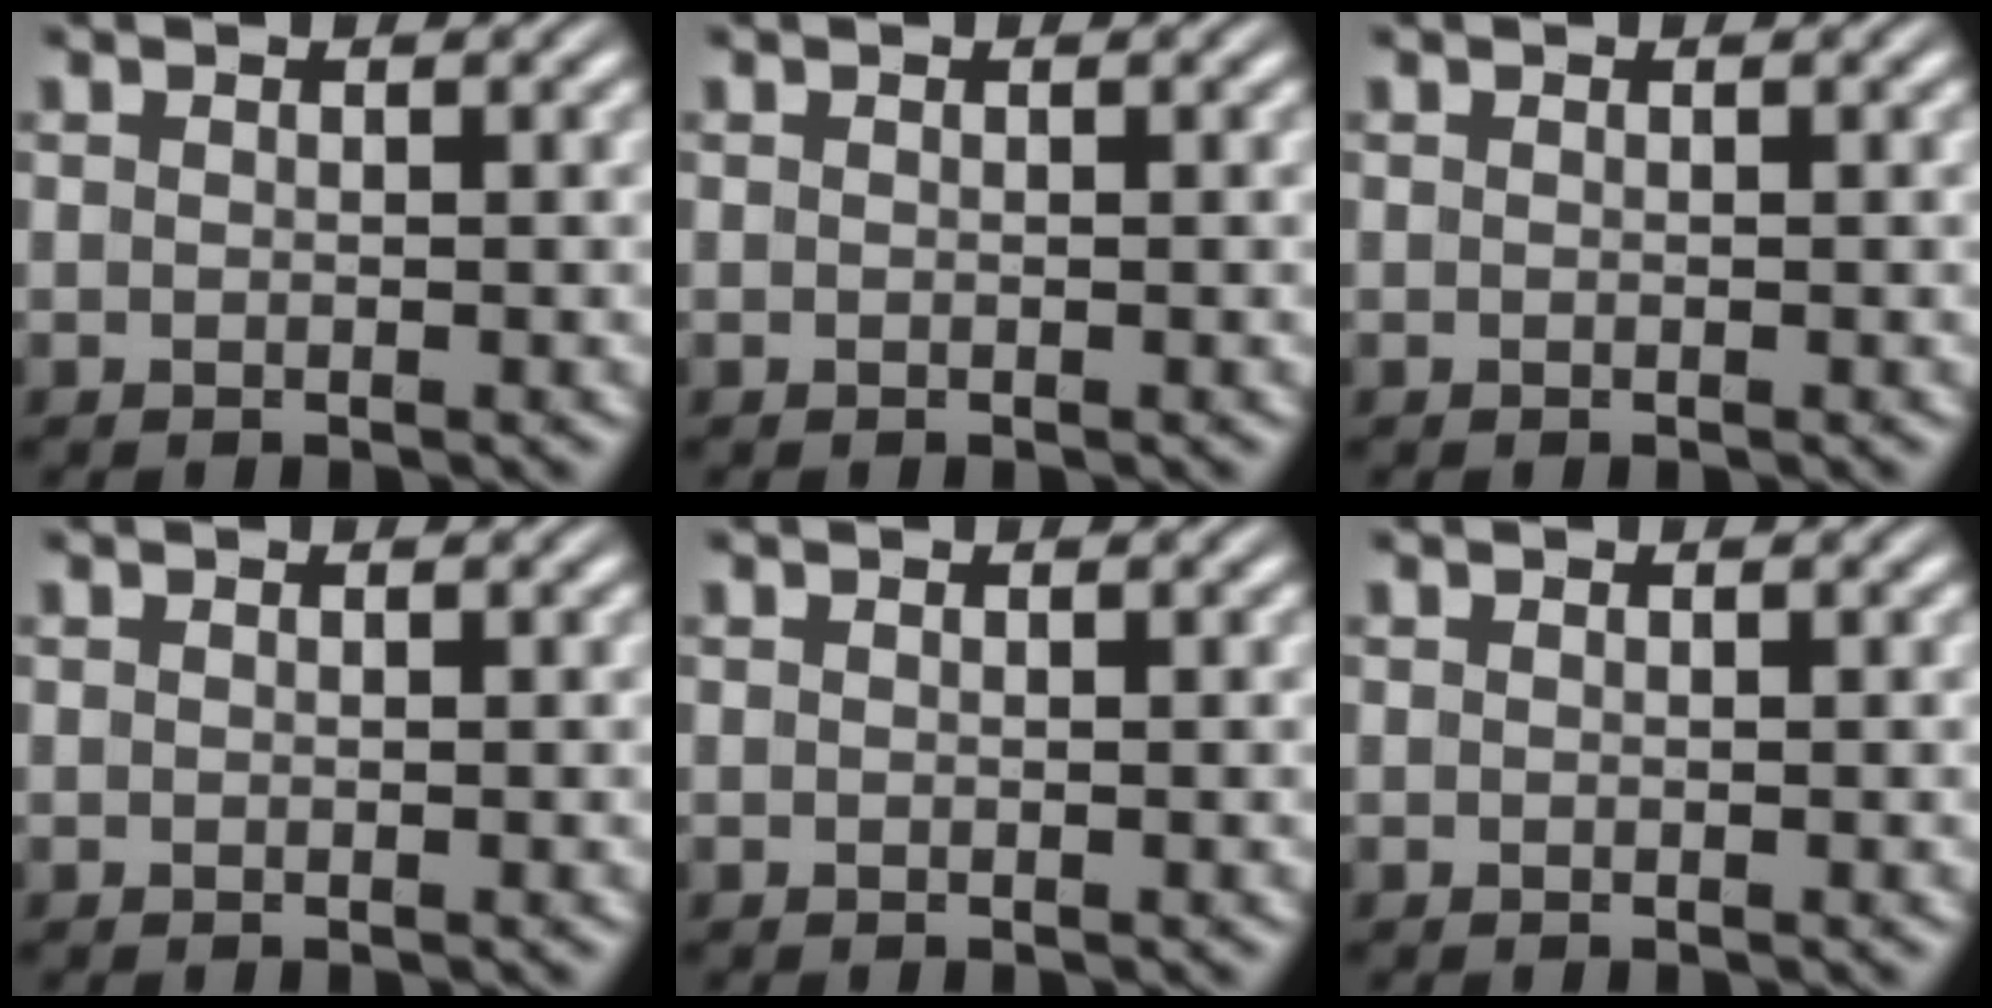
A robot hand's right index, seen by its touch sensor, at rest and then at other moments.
{"total": 0.0}
{"total": 0.0}
{"total": 0.0}
{"total": 0.0}
{"total": 0.0}